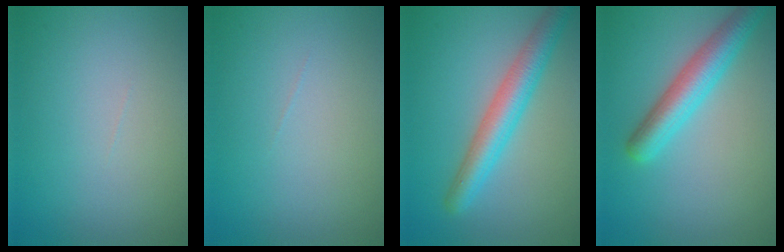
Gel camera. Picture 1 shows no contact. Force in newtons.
{"total": 0.0}
{"total": 4.9, "press": 4.9, "slide": 0.2}
{"total": 4.6, "press": 4.6, "slide": 0.2}